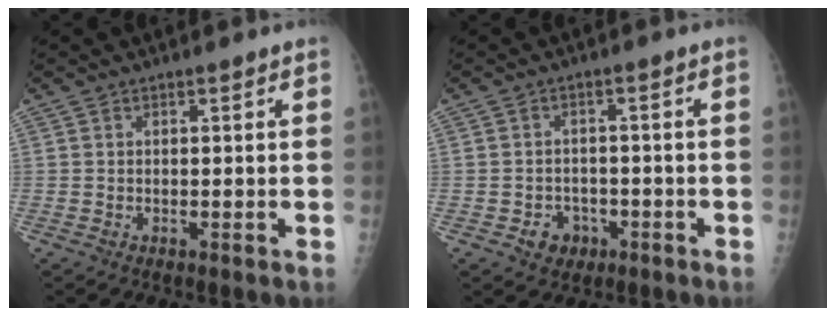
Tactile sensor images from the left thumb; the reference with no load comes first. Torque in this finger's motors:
{"motor_torque": [0.01, 0.01, 0.12, 0.07, 0.00]}